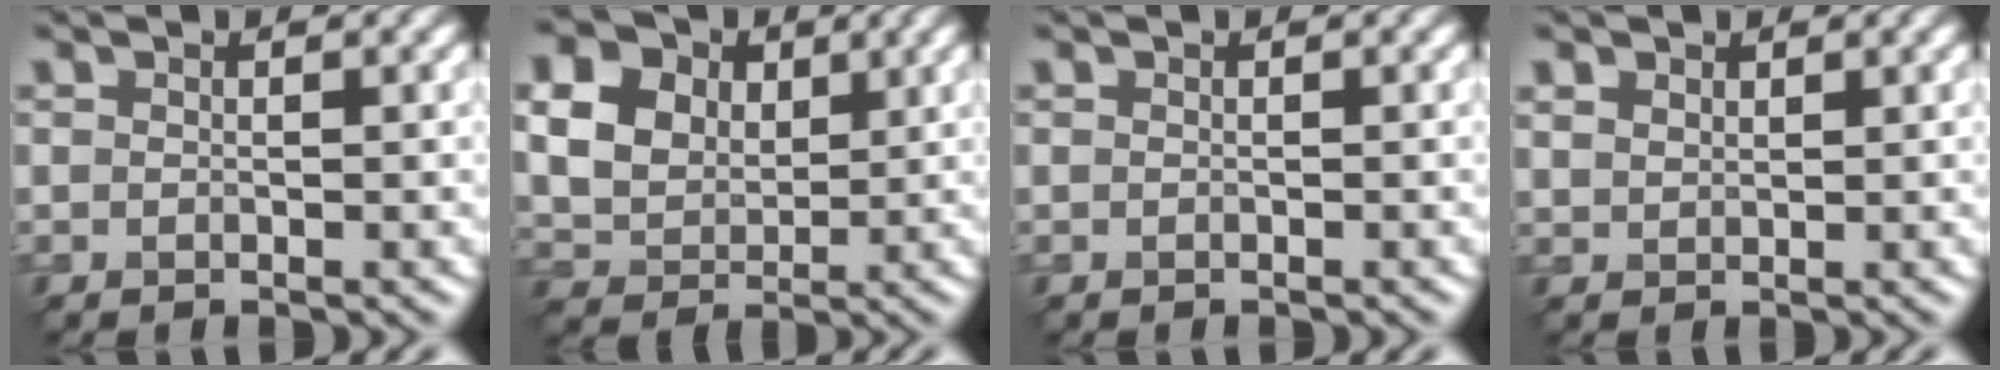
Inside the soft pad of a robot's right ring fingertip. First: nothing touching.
{"total": 13.8, "force": [5.4, 10.7, 6.9], "torque": [-0.184, 0.023, 0.098]}
{"total": 0.0}
{"total": 1.3, "force": [0.9, 0.7, 0.5], "torque": [-0.020, -0.003, 0.018]}